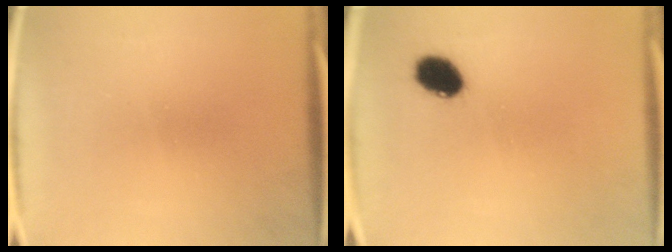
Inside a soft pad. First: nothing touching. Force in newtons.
{"total": 6.2}